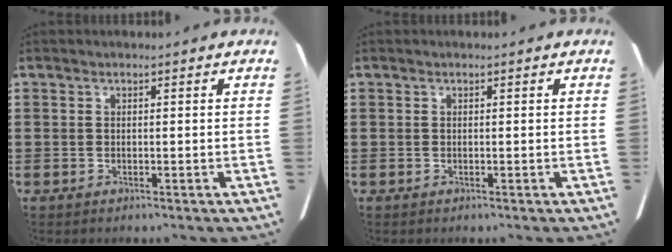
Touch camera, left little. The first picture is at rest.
{"total": 0.0}